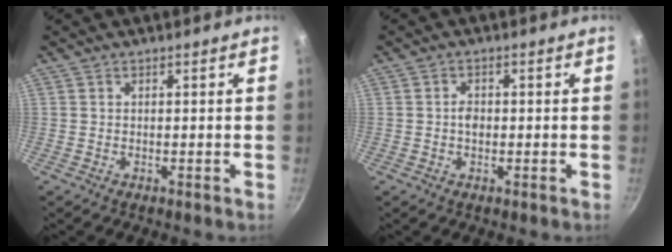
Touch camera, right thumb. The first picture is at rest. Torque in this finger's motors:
{"motor_torque": [-0.32, 0.17, 0.03, 0.27, 0.04]}